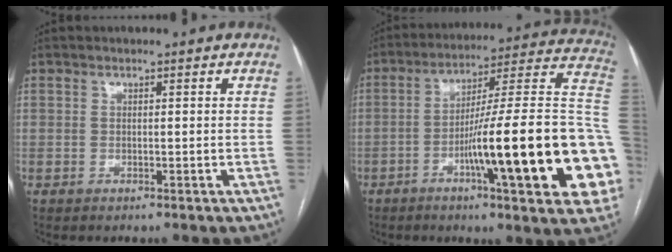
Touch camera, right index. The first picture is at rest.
{"total": 27.1, "force": [-6.7, 1.7, 26.3], "torque": [-0.277, 0.007, -0.104]}